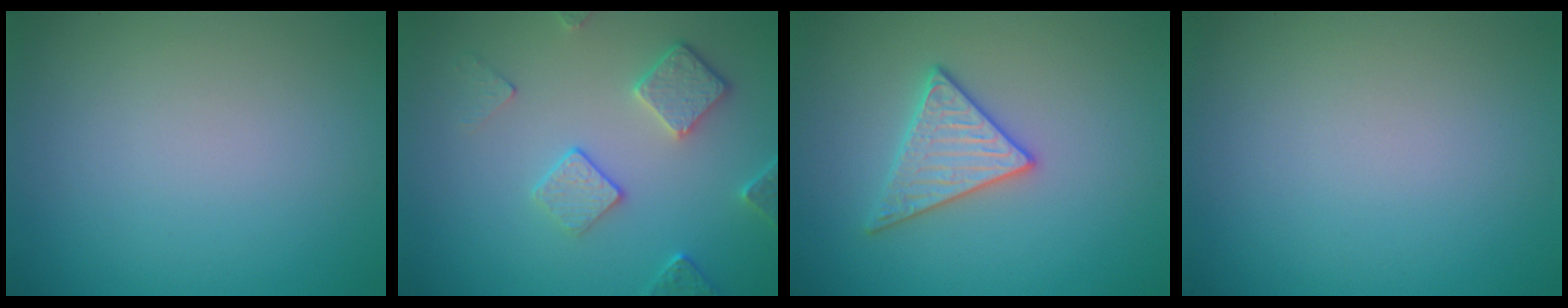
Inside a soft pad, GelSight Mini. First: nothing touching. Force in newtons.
{"total": 3.7, "press": 3.1, "slide": 1.9}
{"total": 3.0, "press": 3.0, "slide": 0.1}
{"total": 0.0}